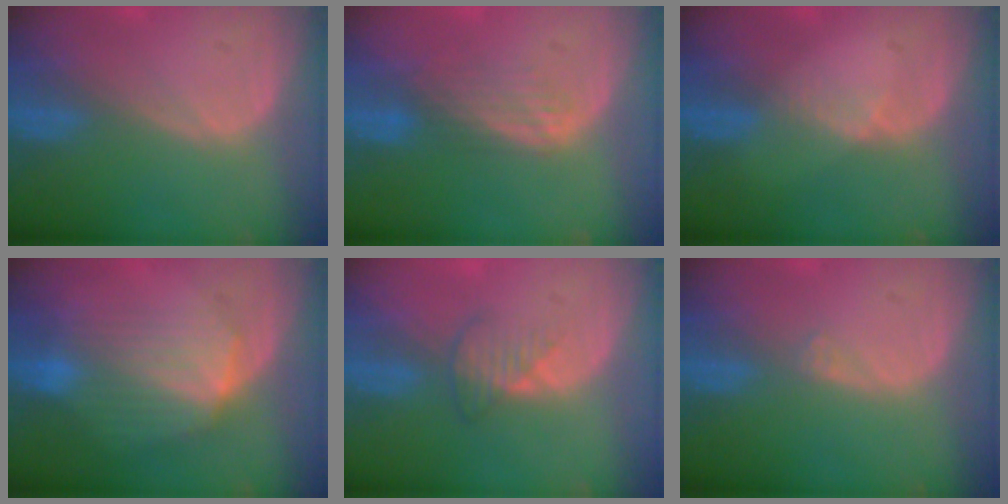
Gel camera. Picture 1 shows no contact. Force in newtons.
{"total": 3.7, "press": 3.1, "slide": 2.0}
{"total": 1.1, "press": 1.1, "slide": 0.2}
{"total": 7.3, "press": 7.1, "slide": 1.4}
{"total": 3.0, "press": 2.8, "slide": 1.1}
{"total": 0.6, "press": 0.5, "slide": 0.2}